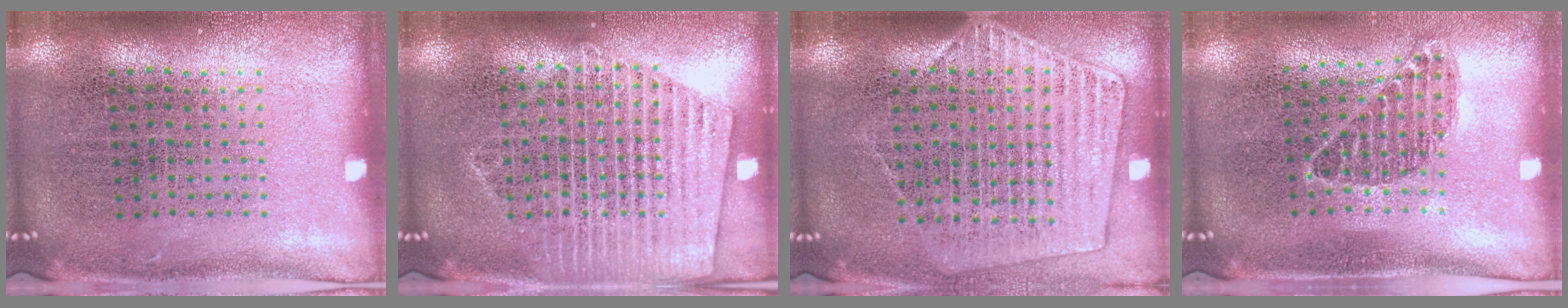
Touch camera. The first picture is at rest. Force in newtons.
{"total": 1.7, "press": 1.6, "slide": 0.4}
{"total": 1.3, "press": 1.2, "slide": 0.5}
{"total": 0.9, "press": 0.8, "slide": 0.5}